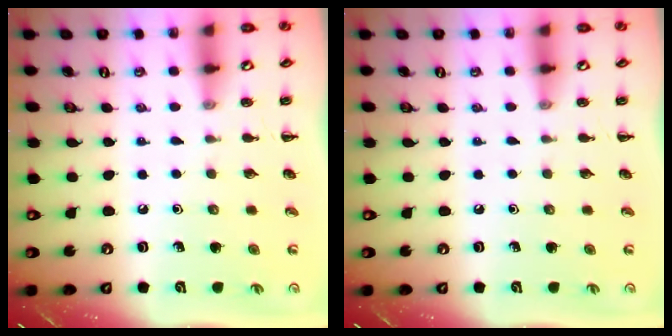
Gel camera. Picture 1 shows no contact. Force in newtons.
{"total": 0.0}